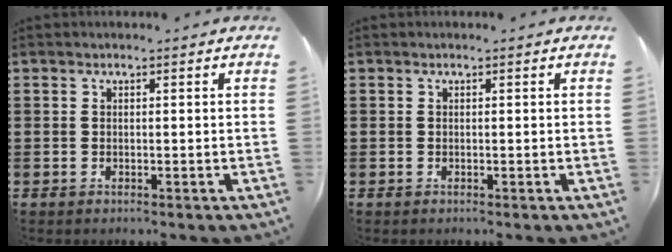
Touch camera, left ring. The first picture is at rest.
{"total": 0.0}